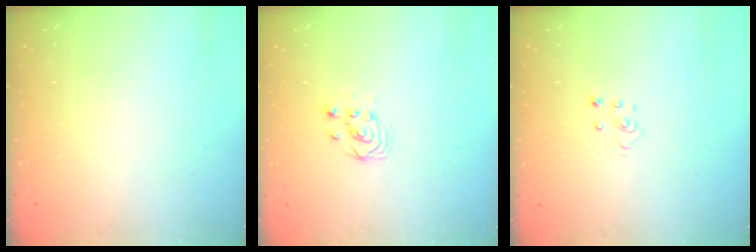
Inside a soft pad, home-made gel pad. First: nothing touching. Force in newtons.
{"total": 3.4, "press": 3.3, "slide": 0.3}
{"total": 2.8, "press": 2.8, "slide": 0.3}